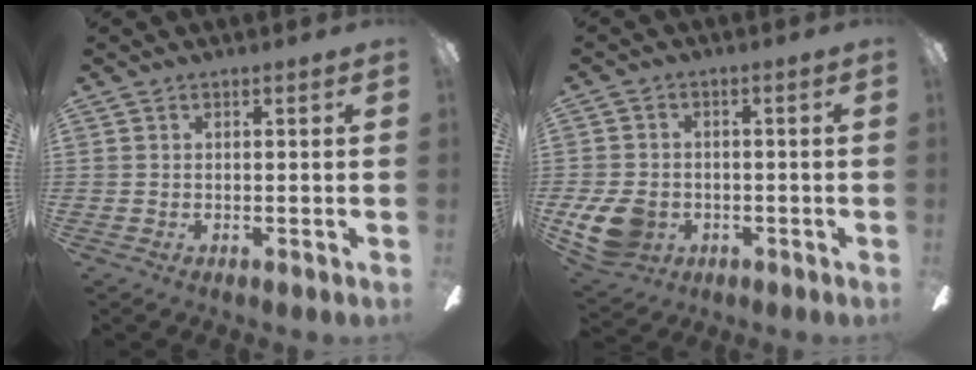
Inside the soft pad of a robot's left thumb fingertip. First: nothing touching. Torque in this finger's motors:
{"motor_torque": [-0.07, 0.15, 0.05, -0.04, 0.04]}